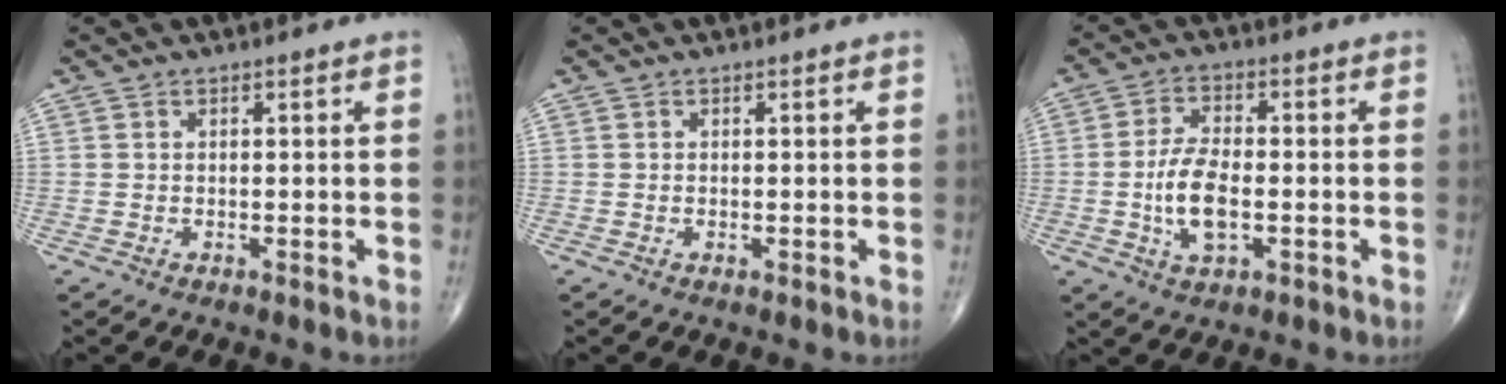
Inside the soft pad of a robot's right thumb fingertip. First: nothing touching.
{"total": 0.0}
{"total": 8.5, "force": [-1.5, 4.0, 7.3], "torque": [-0.142, 0.009, -0.027]}